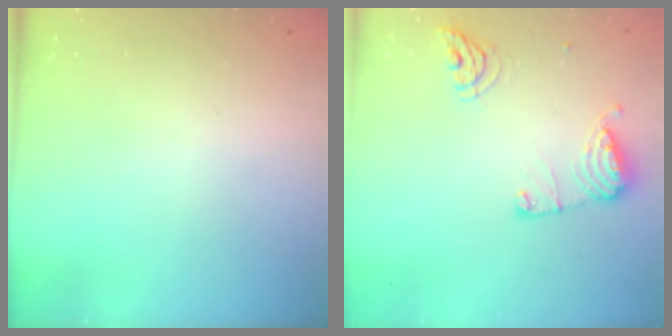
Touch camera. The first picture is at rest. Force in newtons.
{"total": 11.3, "press": 11.2, "slide": 0.9}